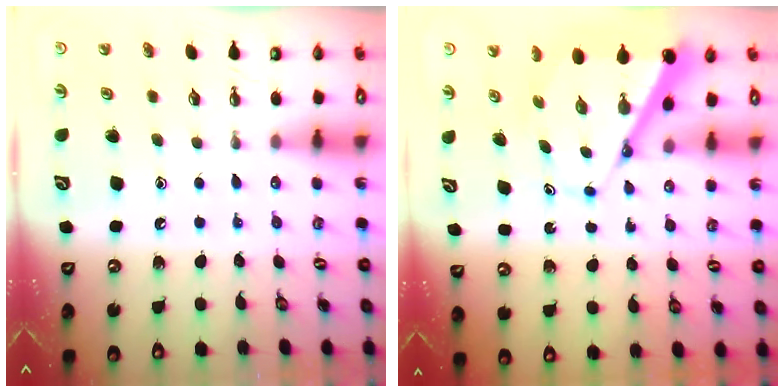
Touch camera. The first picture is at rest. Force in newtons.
{"total": 8.2, "press": 8.1, "slide": 0.8}